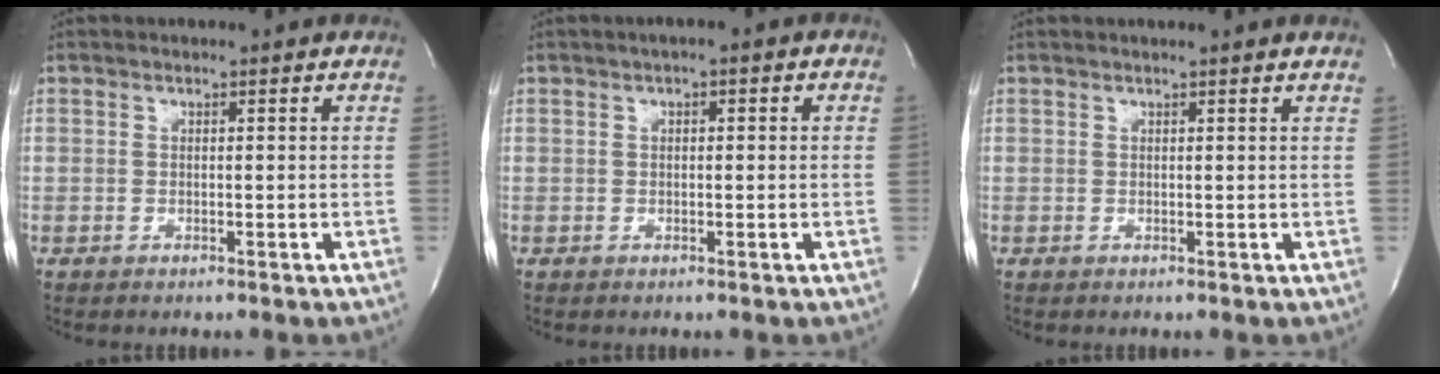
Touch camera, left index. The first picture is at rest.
{"total": 2.0, "force": [0.7, 0.8, 1.7], "torque": [-0.026, 0.011, 0.006]}
{"total": 1.8, "force": [1.7, -0.5, 0.6], "torque": [-0.021, -0.001, 0.022]}